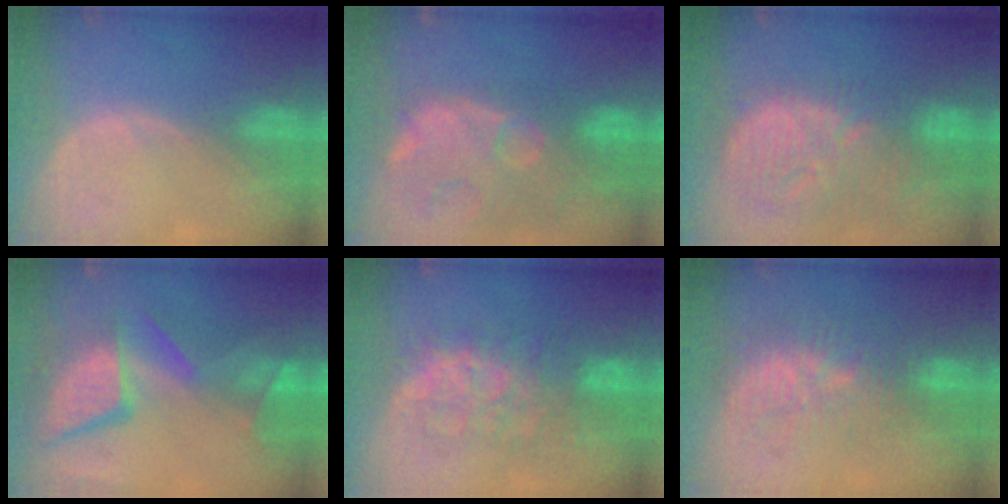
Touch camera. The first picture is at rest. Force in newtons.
{"total": 14.6, "press": 11.8, "slide": 8.6}
{"total": 13.4, "press": 11.6, "slide": 6.7}
{"total": 13.3, "press": 11.0, "slide": 7.6}
{"total": 8.3, "press": 8.3, "slide": 0.2}
{"total": 9.2, "press": 8.5, "slide": 3.4}